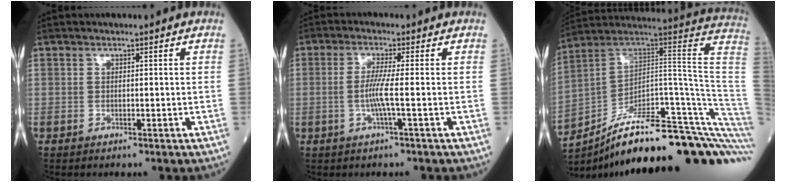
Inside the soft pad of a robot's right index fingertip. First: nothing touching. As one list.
[{"total": 3.6, "force": [-0.6, -0.6, 3.5], "torque": [-0.077, -0.003, -0.010]}, {"total": 30.9, "force": [-22.5, 4.3, 20.8], "torque": [-0.178, 0.026, -0.314]}]